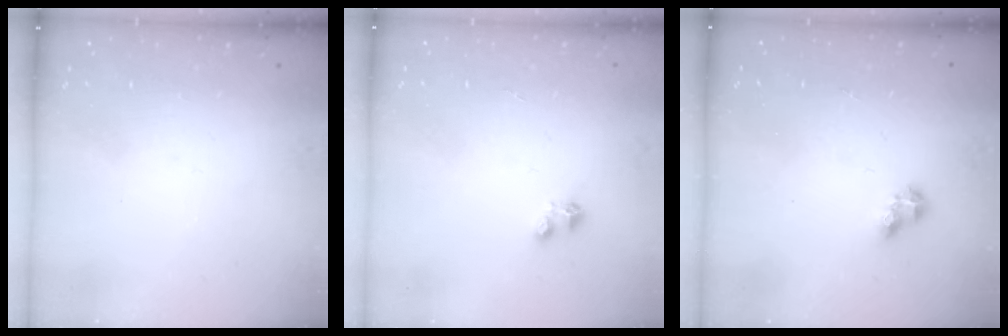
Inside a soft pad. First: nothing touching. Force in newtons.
{"total": 2.8, "press": 2.8, "slide": 0.4}
{"total": 2.9, "press": 2.9, "slide": 0.3}